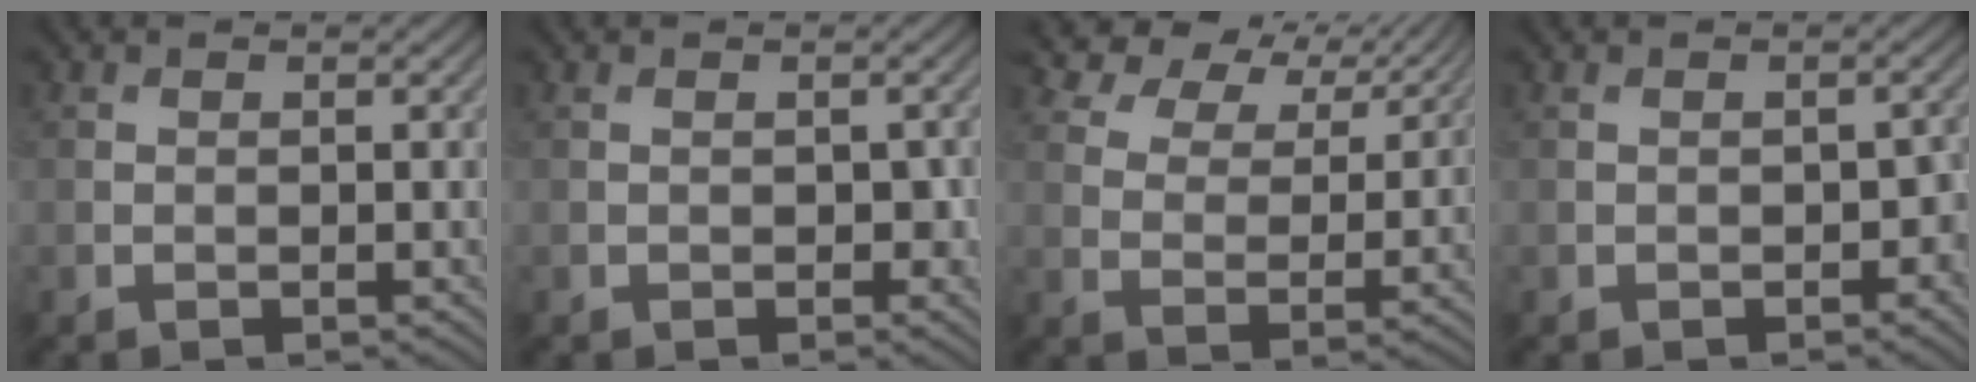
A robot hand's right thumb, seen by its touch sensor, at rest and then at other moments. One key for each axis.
{"total": 1.4, "fx": -0.2, "fy": 1.0, "fz": 1.0, "tx": -0.009, "ty": -0.006, "tz": 0.003}
{"total": 6.8, "fx": 4.8, "fy": 3.4, "fz": 3.5, "tx": -0.069, "ty": 0.003, "tz": 0.087}
{"total": 1.9, "fx": -0.7, "fy": 1.2, "fz": 1.3, "tx": -0.015, "ty": -0.009, "tz": -0.004}